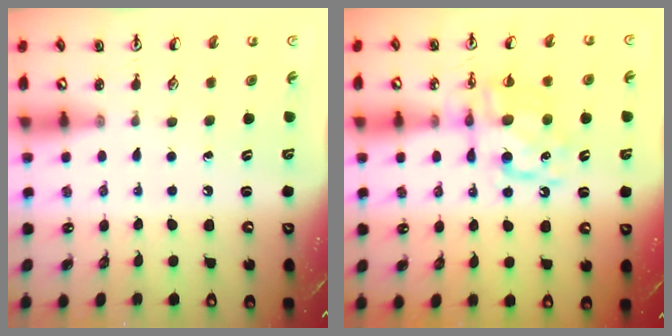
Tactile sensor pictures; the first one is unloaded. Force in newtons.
{"total": 10.7, "press": 10.7, "slide": 0.4}